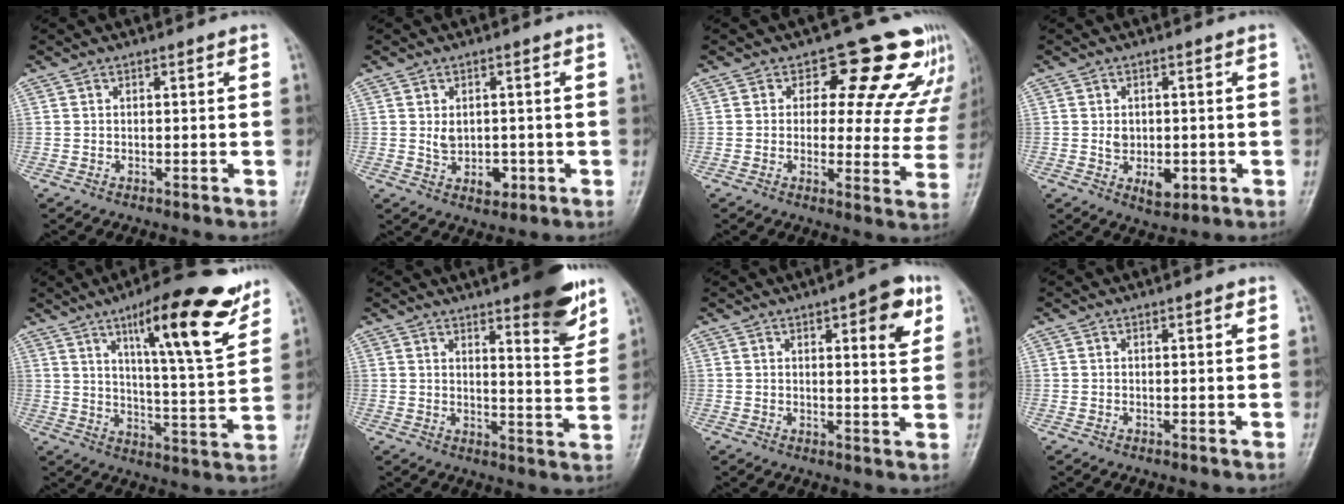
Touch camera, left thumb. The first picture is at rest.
{"total": 4.7, "force": [-0.1, 3.5, 3.1], "torque": [-0.034, -0.004, 0.009]}
{"total": 13.8, "force": [9.5, 7.5, 6.8], "torque": [-0.016, -0.048, 0.094]}
{"total": 5.2, "force": [-0.7, 3.6, 3.7], "torque": [-0.041, -0.006, -0.002]}
{"total": 18.5, "force": [11.3, 3.7, 14.1], "torque": [-0.184, -0.059, 0.173]}
{"total": 11.9, "force": [7.8, 2.8, 8.5], "torque": [-0.085, -0.049, 0.106]}
{"total": 8.4, "force": [3.8, 2.6, 6.9], "torque": [-0.071, -0.014, 0.045]}
{"total": 0.9, "force": [0.5, 0.3, 0.8], "torque": [-0.009, 0.001, 0.006]}